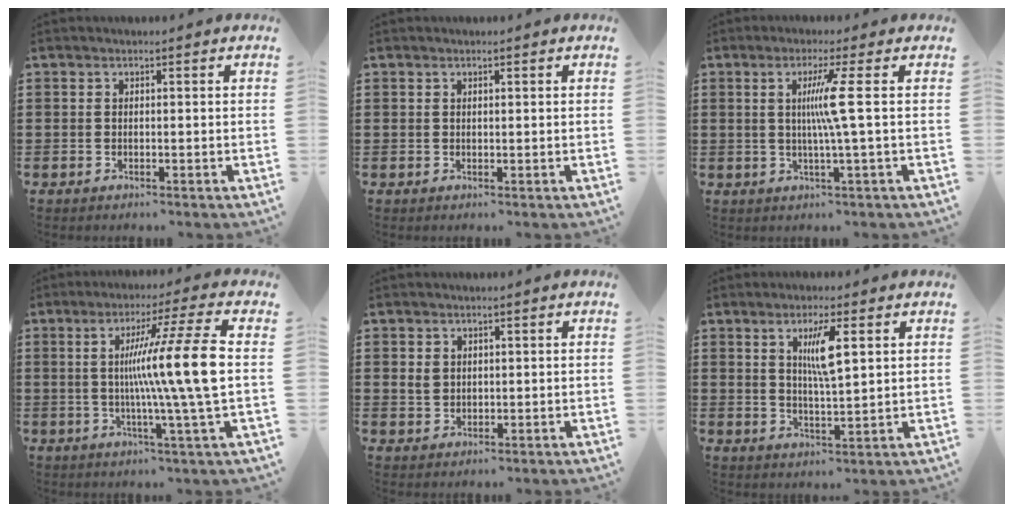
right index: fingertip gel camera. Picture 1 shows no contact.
{"total": 0.5, "force": [0.4, 0.4, 0.0], "torque": [0.000, 0.003, 0.007]}
{"total": 5.8, "force": [0.6, -1.3, 5.6], "torque": [-0.106, -0.008, 0.001]}
{"total": 13.6, "force": [0.8, -1.1, 13.5], "torque": [-0.230, -0.011, -0.002]}
{"total": 2.0, "force": [0.7, 1.6, 0.9], "torque": [-0.024, 0.007, 0.012]}
{"total": 5.3, "force": [2.0, 1.0, 4.8], "torque": [-0.091, 0.004, 0.029]}